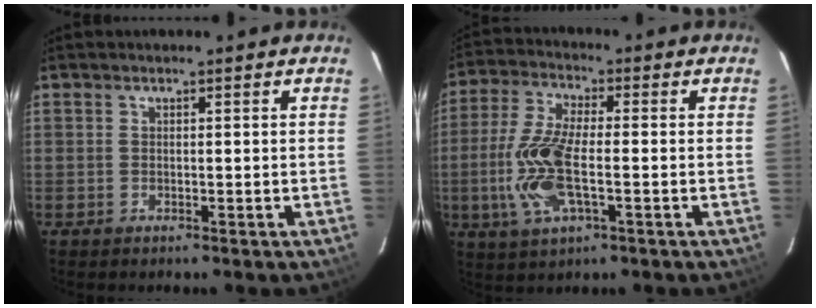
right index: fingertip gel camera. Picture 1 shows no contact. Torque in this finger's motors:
{"motor_torque": [1.24, -0.52, 0.95, 0.21]}